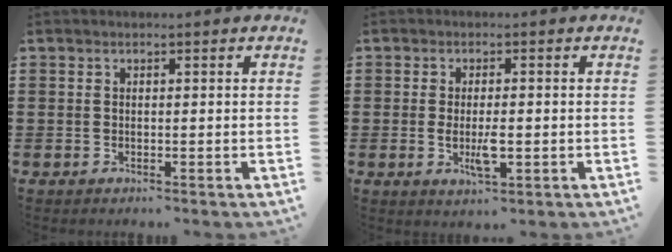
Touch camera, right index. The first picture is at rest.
{"total": 4.2, "force": [-0.8, 1.3, 3.9], "torque": [-0.073, -0.002, -0.015]}